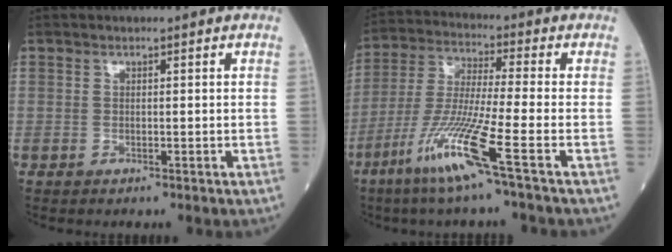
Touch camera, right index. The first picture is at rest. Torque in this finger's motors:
{"motor_torque": [0.38, -0.29, 0.40, 0.21]}